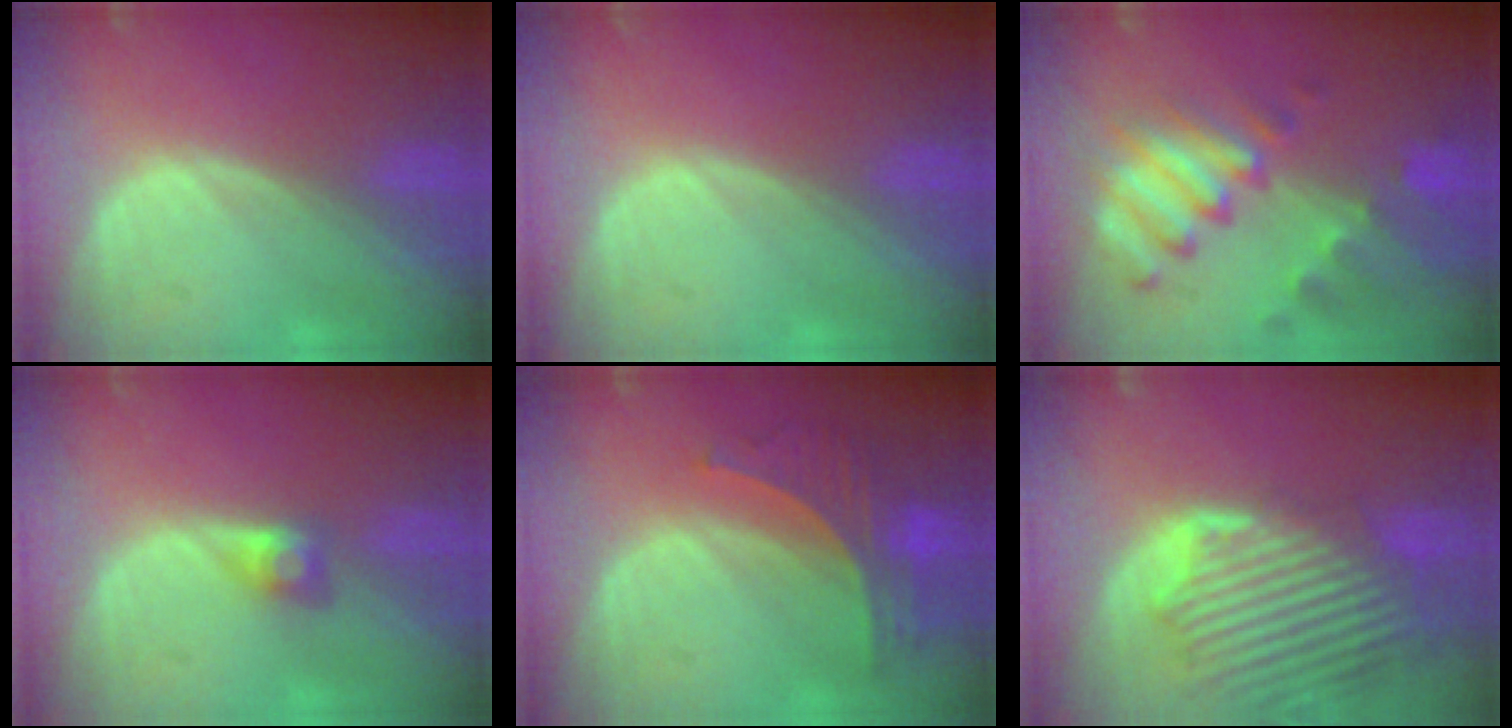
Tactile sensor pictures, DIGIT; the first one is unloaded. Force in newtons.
{"total": 0.0}
{"total": 10.2, "press": 8.9, "slide": 5.0}
{"total": 2.7, "press": 2.5, "slide": 1.1}
{"total": 6.9, "press": 6.3, "slide": 2.9}
{"total": 12.7, "press": 11.5, "slide": 5.3}